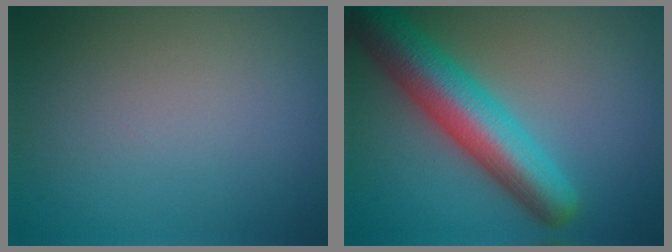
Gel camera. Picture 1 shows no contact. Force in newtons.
{"total": 8.7, "press": 8.7, "slide": 0.4}